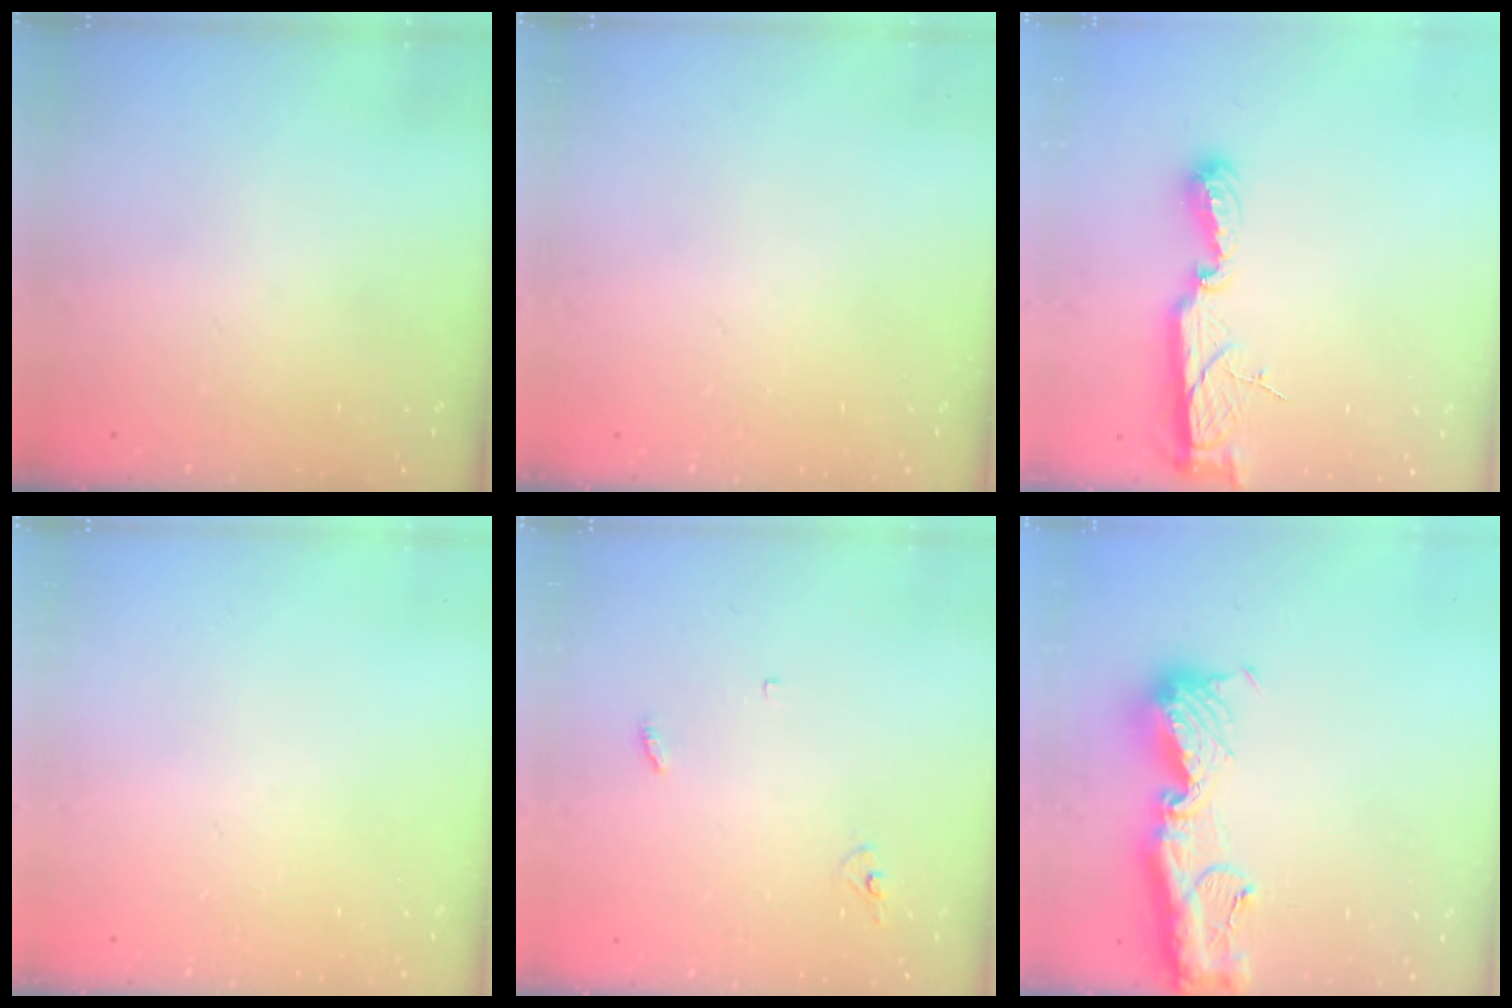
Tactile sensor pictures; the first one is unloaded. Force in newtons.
{"total": 0.0}
{"total": 8.4, "press": 8.4, "slide": 0.5}
{"total": 0.0}
{"total": 2.9, "press": 2.9, "slide": 0.2}
{"total": 15.0, "press": 14.9, "slide": 1.8}